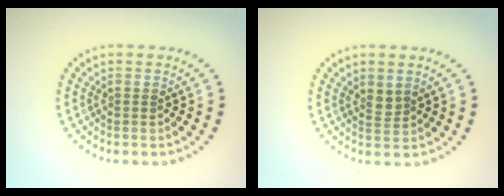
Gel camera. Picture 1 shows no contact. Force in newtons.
{"total": 1.5, "press": 1.1, "slide": 1.0}